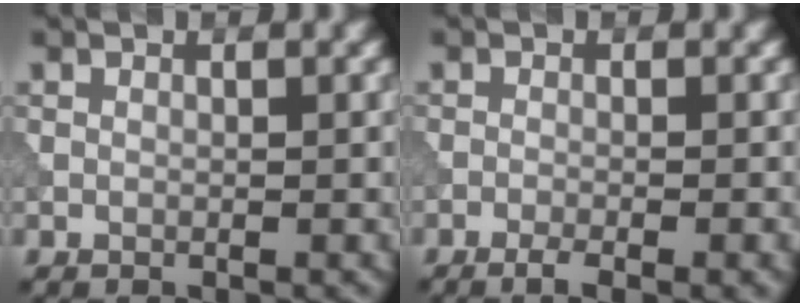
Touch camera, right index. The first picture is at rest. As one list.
[{"total": 3.0, "force": [-1.6, 0.7, 2.4], "torque": [-0.038, -0.001, -0.030]}]